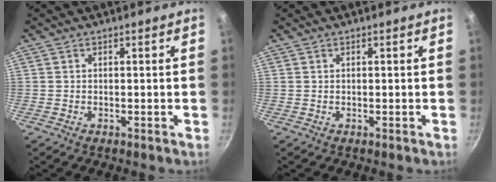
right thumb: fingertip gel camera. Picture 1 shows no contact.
{"total": 0.0}